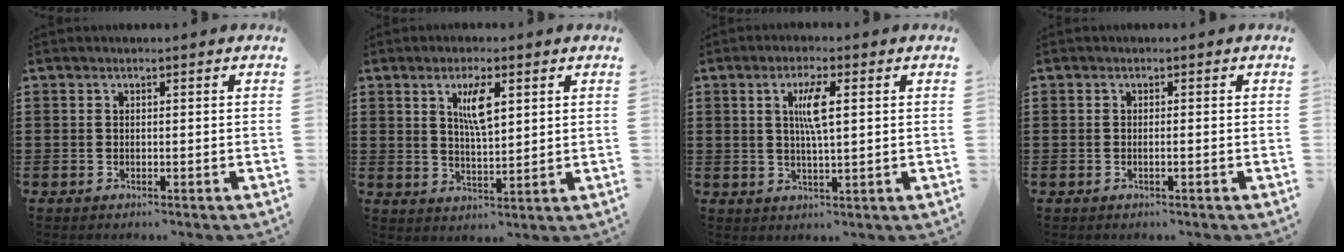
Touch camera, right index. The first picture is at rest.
{"total": 5.4, "force": [2.2, 1.6, 4.7], "torque": [-0.083, 0.001, 0.031]}
{"total": 4.7, "force": [1.1, 0.8, 4.5], "torque": [-0.090, 0.005, 0.014]}
{"total": 0.8, "force": [-0.3, -0.1, 0.8], "torque": [-0.013, -0.004, -0.006]}